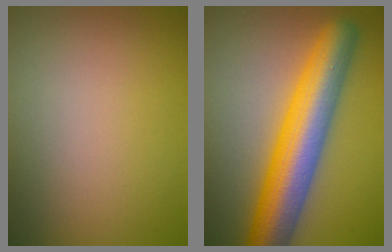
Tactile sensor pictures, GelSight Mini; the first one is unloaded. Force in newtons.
{"total": 9.3, "press": 9.3, "slide": 0.2}